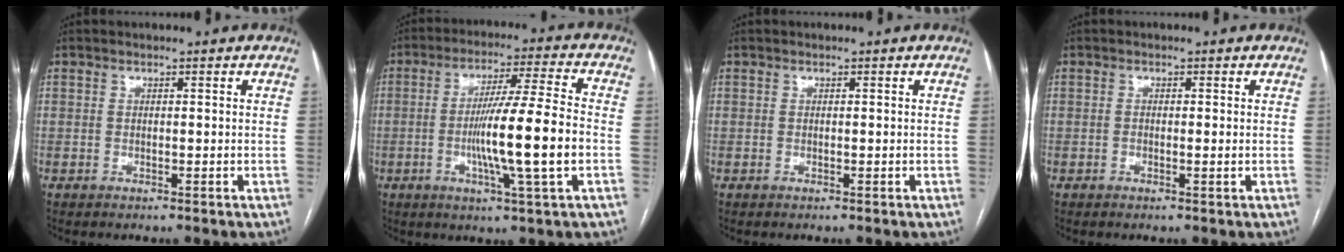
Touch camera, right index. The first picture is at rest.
{"total": 13.2, "force": [-2.4, -0.7, 12.9], "torque": [-0.230, -0.006, -0.048]}
{"total": 0.0}
{"total": 1.0, "force": [-0.1, 0.1, 1.0], "torque": [-0.020, -0.003, -0.002]}